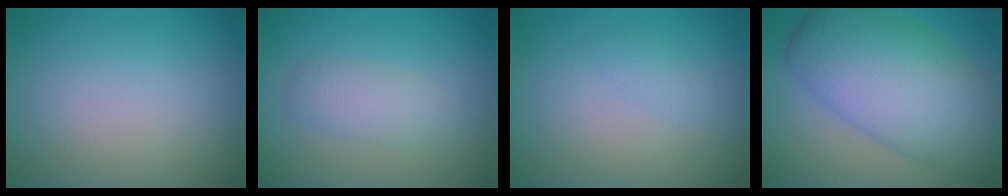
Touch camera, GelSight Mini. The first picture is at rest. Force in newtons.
{"total": 2.2, "press": 2.2, "slide": 0.0}
{"total": 0.8, "press": 0.8, "slide": 0.0}
{"total": 10.6, "press": 10.6, "slide": 0.2}